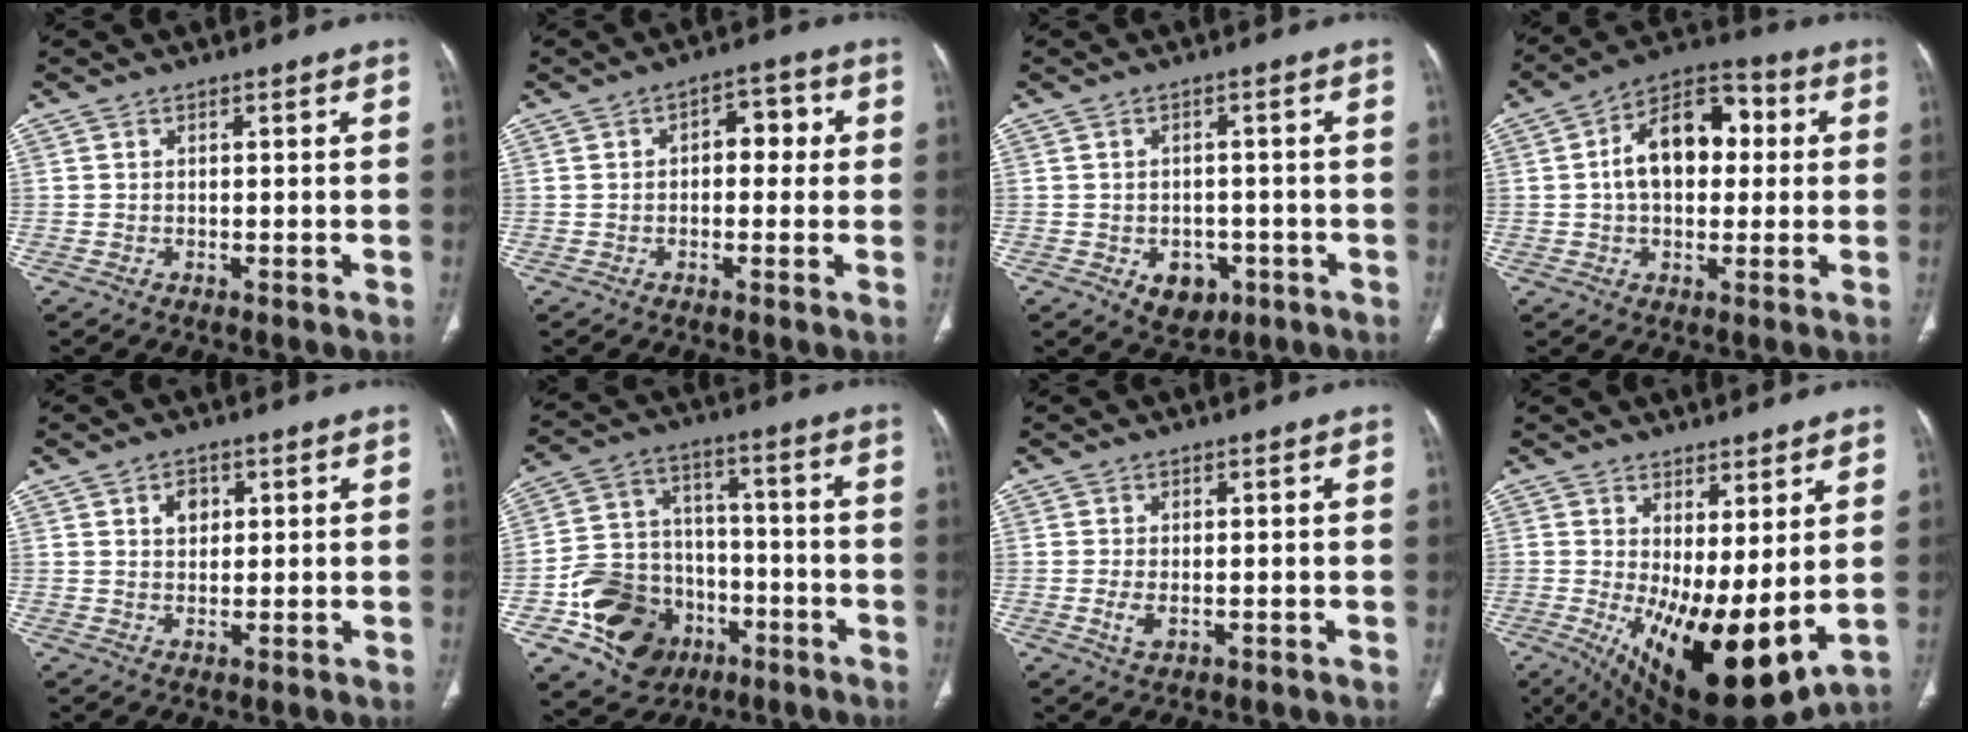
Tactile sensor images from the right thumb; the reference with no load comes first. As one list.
[{"total": 5.7, "force": [0.5, 3.5, 4.5], "torque": [-0.032, 0.019, 0.000]}, {"total": 5.7, "force": [-2.2, 4.3, 3.1], "torque": [-0.019, 0.012, -0.019]}, {"total": 14.3, "force": [1.7, 9.1, 10.9], "torque": [-0.147, 0.032, 0.017]}, {"total": 3.3, "force": [1.3, 2.4, 1.8], "torque": [-0.013, -0.005, 0.021]}, {"total": 18.5, "force": [-7.5, 14.6, 8.5], "torque": [-0.119, 0.067, -0.116]}, {"total": 2.5, "force": [-0.5, 1.3, 2.0], "torque": [-0.046, -0.006, -0.008]}, {"total": 17.0, "force": [0.3, 6.4, 15.7], "torque": [-0.265, -0.038, 0.027]}]